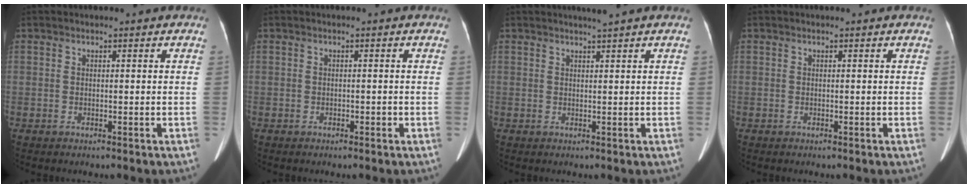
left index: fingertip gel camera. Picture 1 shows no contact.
{"total": 0.5, "force": [-0.3, 0.3, 0.3], "torque": [-0.005, 0.002, -0.006]}
{"total": 1.5, "force": [1.2, -0.5, 0.6], "torque": [-0.011, -0.003, 0.024]}
{"total": 0.0}